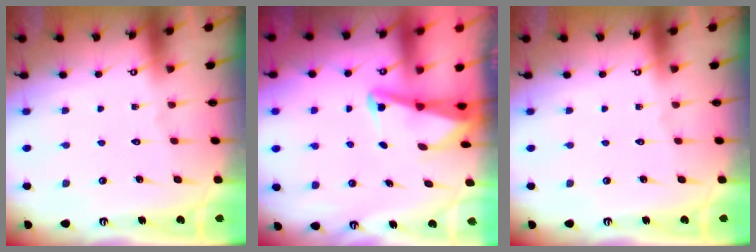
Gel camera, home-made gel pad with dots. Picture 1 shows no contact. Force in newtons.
{"total": 2.5, "press": 2.4, "slide": 0.6}
{"total": 0.0}